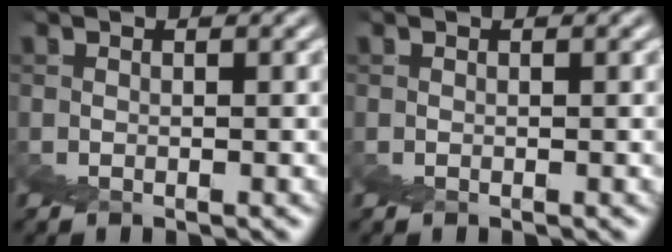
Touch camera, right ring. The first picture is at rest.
{"total": 0.0}